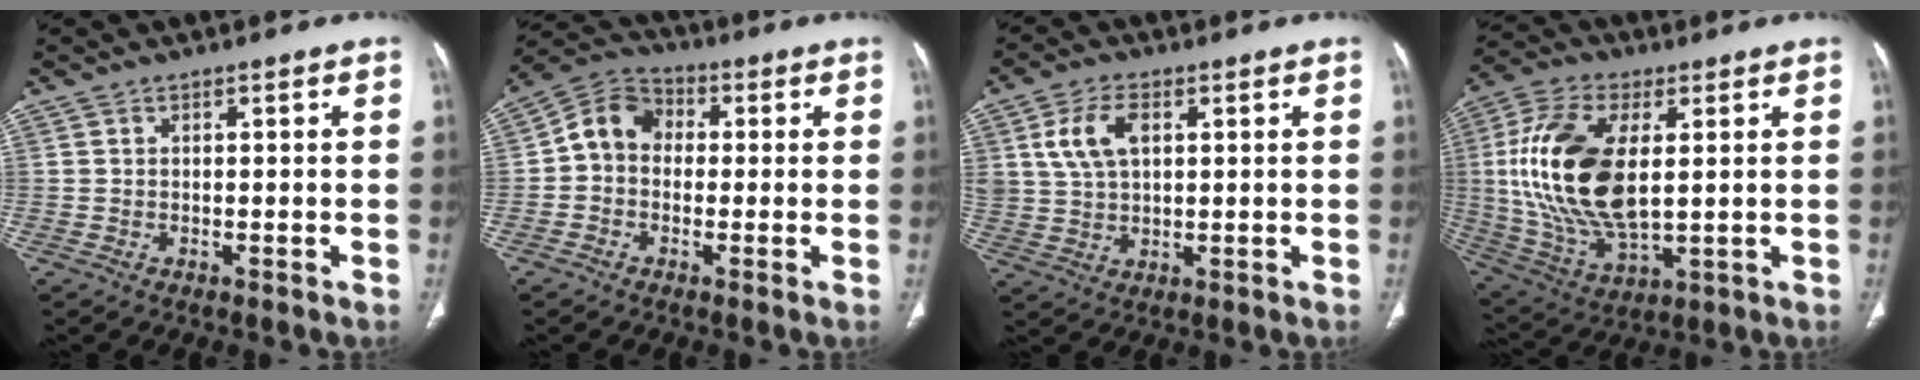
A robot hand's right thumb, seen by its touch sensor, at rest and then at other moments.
{"total": 8.0, "force": [-0.1, 6.6, 4.5], "torque": [-0.063, 0.029, -0.019]}
{"total": 8.0, "force": [2.6, 4.8, 5.8], "torque": [-0.112, -0.001, 0.056]}
{"total": 20.5, "force": [2.7, 10.5, 17.4], "torque": [-0.361, -0.011, 0.056]}